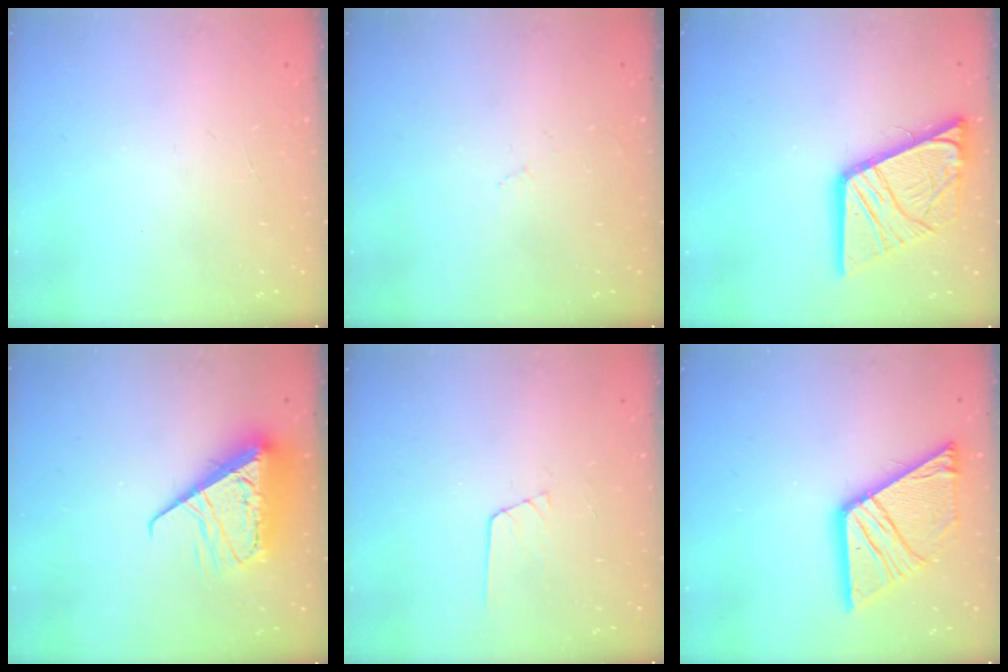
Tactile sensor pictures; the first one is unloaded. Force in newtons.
{"total": 2.7, "press": 2.6, "slide": 0.4}
{"total": 18.0, "press": 17.9, "slide": 2.1}
{"total": 10.7, "press": 10.6, "slide": 1.3}
{"total": 3.6, "press": 3.6, "slide": 0.3}
{"total": 18.9, "press": 18.8, "slide": 1.9}